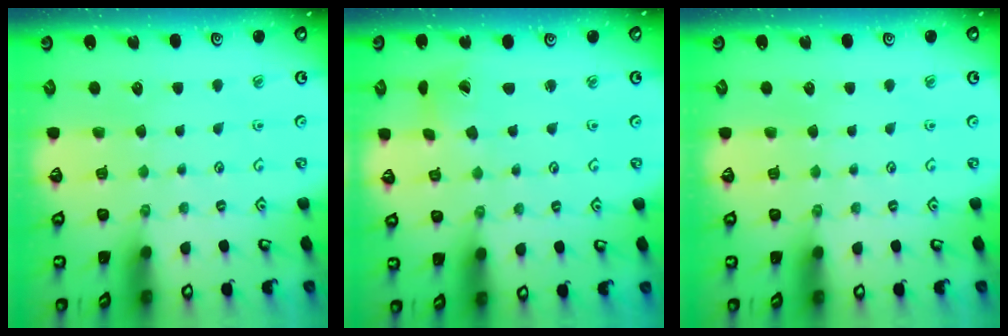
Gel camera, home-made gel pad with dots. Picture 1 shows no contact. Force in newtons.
{"total": 2.0, "press": 2.0, "slide": 0.3}
{"total": 0.0}